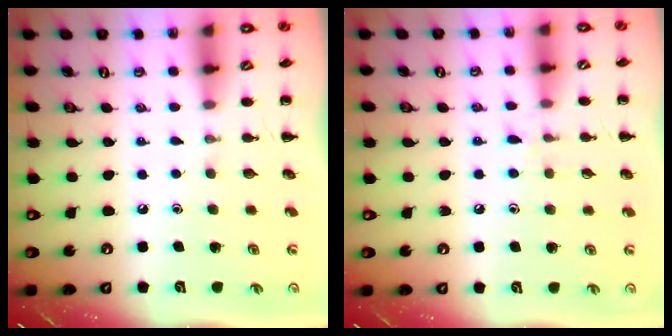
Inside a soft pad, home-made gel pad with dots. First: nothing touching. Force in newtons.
{"total": 5.9, "press": 5.4, "slide": 2.3}